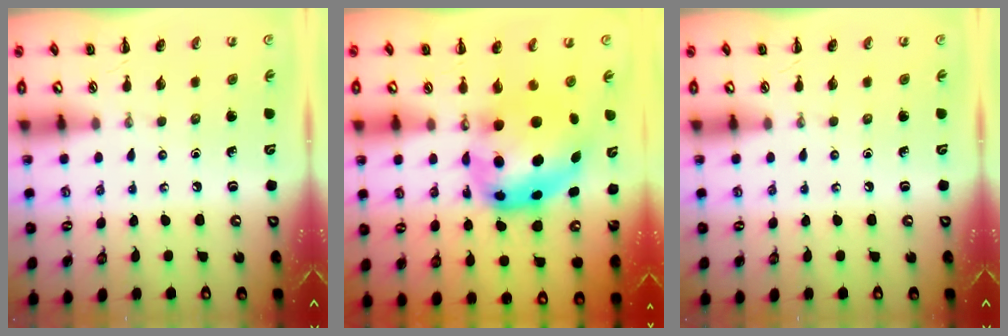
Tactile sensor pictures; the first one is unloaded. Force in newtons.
{"total": 9.6, "press": 9.3, "slide": 2.4}
{"total": 0.0}